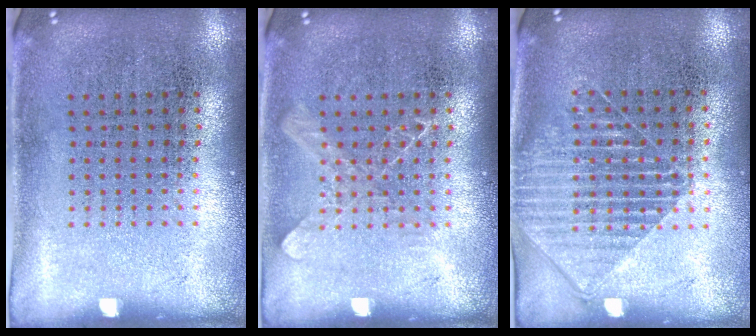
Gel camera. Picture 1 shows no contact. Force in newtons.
{"total": 1.1, "press": 1.1, "slide": 0.2}
{"total": 1.4, "press": 1.2, "slide": 0.8}